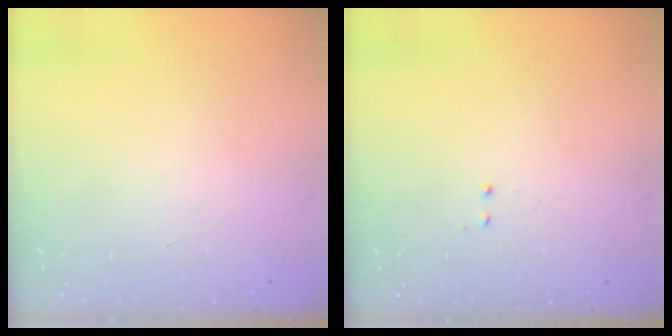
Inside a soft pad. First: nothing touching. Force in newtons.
{"total": 0.5, "press": 0.5, "slide": 0.3}